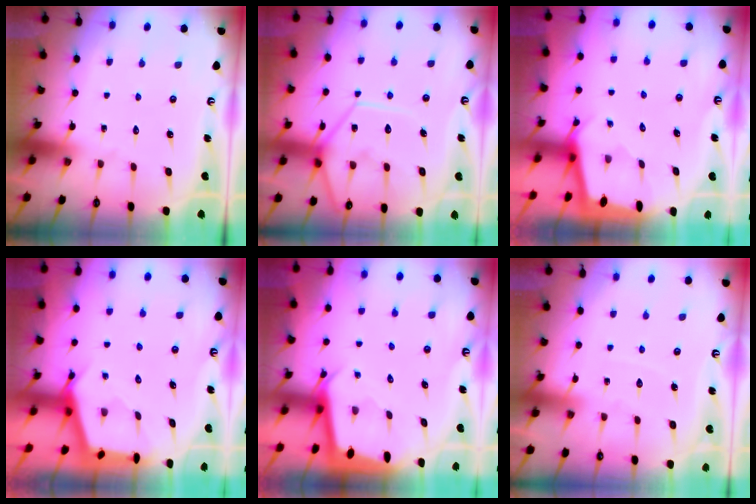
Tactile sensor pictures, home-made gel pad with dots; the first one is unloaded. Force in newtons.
{"total": 12.0, "press": 11.9, "slide": 1.4}
{"total": 1.6, "press": 1.5, "slide": 0.2}
{"total": 2.7, "press": 2.7, "slide": 0.3}
{"total": 2.1, "press": 2.1, "slide": 0.0}
{"total": 4.0, "press": 3.9, "slide": 0.5}